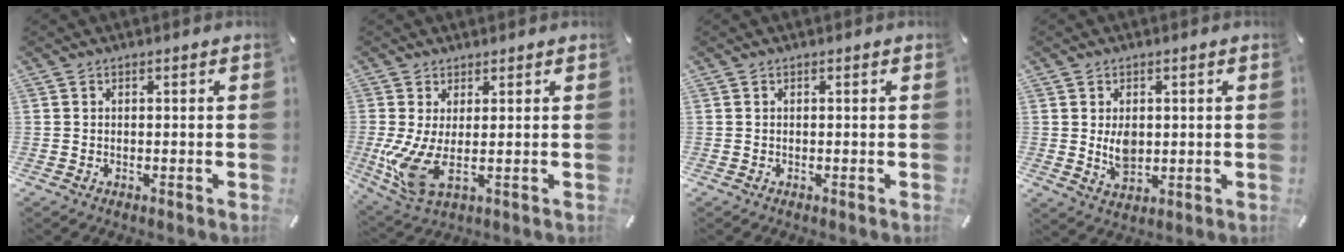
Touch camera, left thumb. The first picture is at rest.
{"total": 8.4, "force": [0.5, 3.1, 7.8], "torque": [-0.190, -0.029, 0.012]}
{"total": 0.0}
{"total": 5.5, "force": [0.7, 3.9, 3.8], "torque": [-0.065, -0.009, 0.007]}